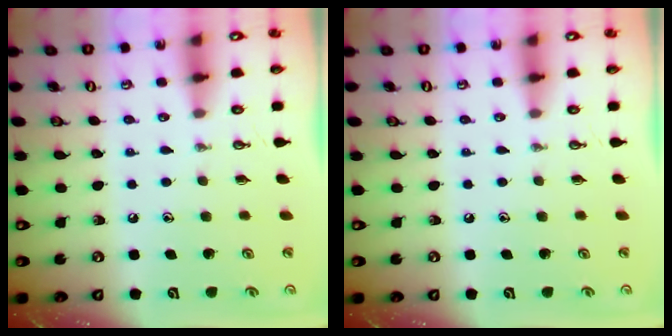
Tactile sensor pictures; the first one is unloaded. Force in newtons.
{"total": 0.0}